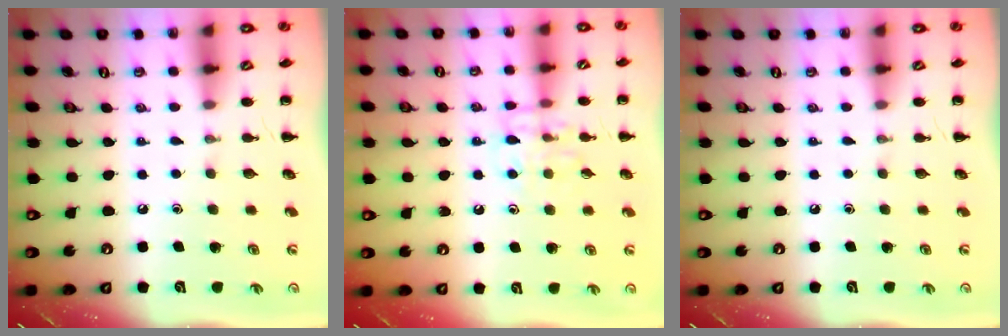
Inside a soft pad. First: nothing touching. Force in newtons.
{"total": 8.8, "press": 8.8, "slide": 0.6}
{"total": 0.0}